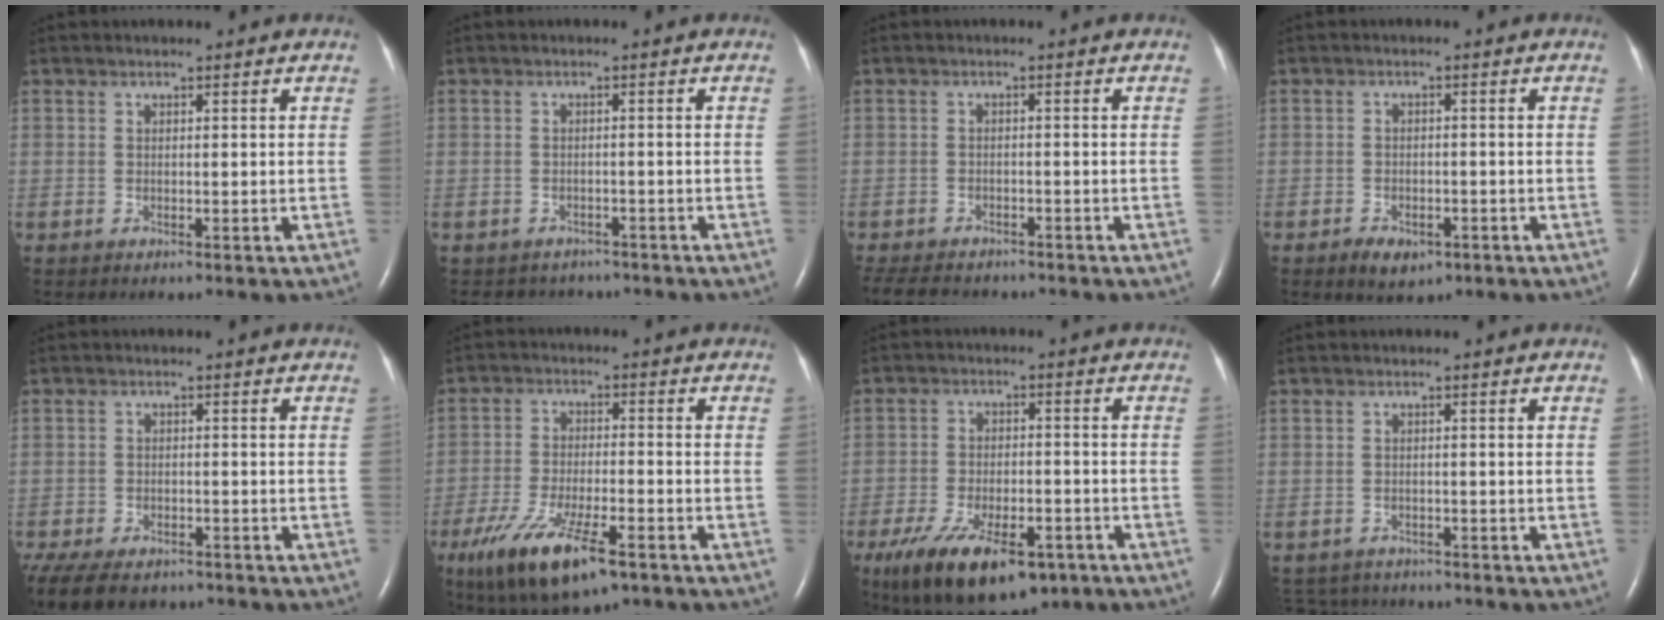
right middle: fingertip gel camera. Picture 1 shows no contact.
{"total": 4.5, "force": [-3.8, 2.3, -0.4], "torque": [0.004, 0.008, -0.051]}
{"total": 9.0, "force": [-7.6, 3.5, 3.3], "torque": [-0.066, -0.008, -0.107]}
{"total": 4.1, "force": [-2.4, 2.5, 2.2], "torque": [-0.034, 0.001, -0.027]}
{"total": 15.3, "force": [-10.8, 8.0, 7.2], "torque": [-0.201, -0.031, -0.153]}
{"total": 13.3, "force": [-8.0, 3.6, 10.0], "torque": [-0.196, -0.025, -0.134]}
{"total": 16.3, "force": [-10.1, 7.2, 10.6], "torque": [-0.202, -0.016, -0.157]}
{"total": 4.8, "force": [-4.5, 1.6, 0.1], "torque": [-0.002, -0.001, -0.068]}